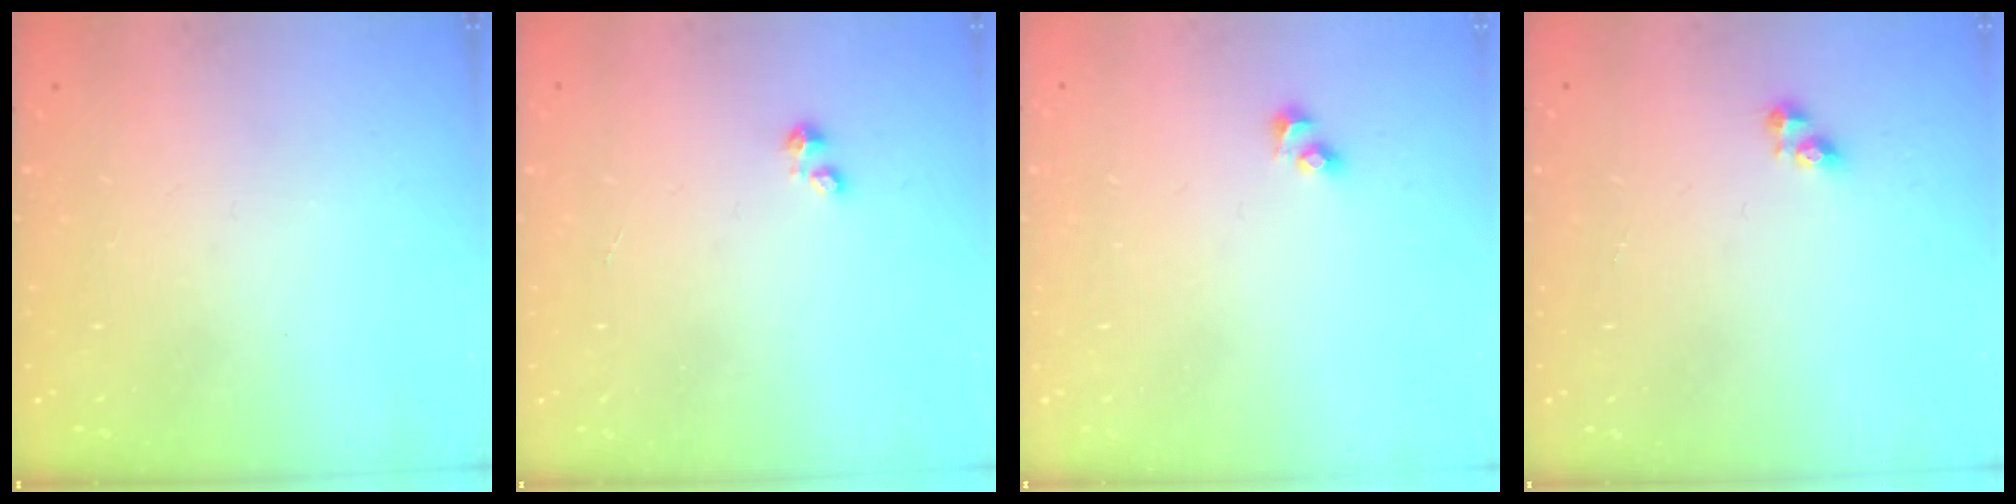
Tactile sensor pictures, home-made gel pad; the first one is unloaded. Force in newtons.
{"total": 0.0}
{"total": 2.7, "press": 2.4, "slide": 1.1}
{"total": 3.3, "press": 3.3, "slide": 0.4}